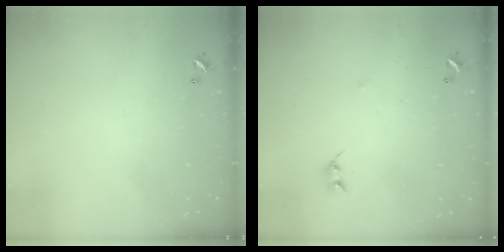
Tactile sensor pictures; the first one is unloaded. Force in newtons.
{"total": 2.4, "press": 2.4, "slide": 0.4}